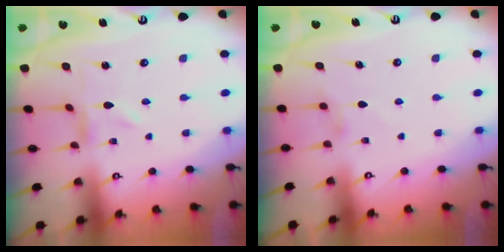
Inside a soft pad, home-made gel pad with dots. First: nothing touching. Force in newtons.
{"total": 0.9, "press": 0.9, "slide": 0.3}